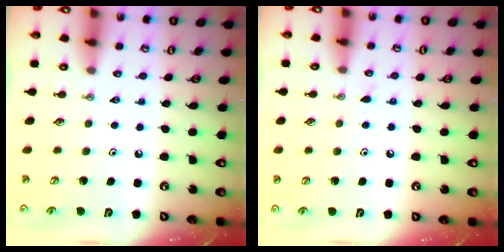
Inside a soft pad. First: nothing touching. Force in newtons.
{"total": 5.8, "press": 5.8, "slide": 0.6}